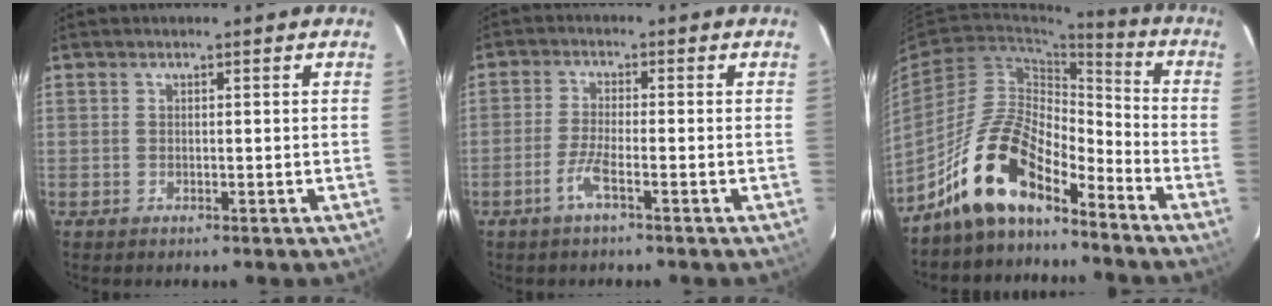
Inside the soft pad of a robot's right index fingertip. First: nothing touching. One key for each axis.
{"total": 1.7, "fx": -1.0, "fy": 0.5, "fz": 1.3, "tx": -0.033, "ty": 0.002, "tz": -0.022}
{"total": 13.7, "fx": -10.5, "fy": 4.6, "fz": 7.5, "tx": -0.144, "ty": 0.019, "tz": -0.201}